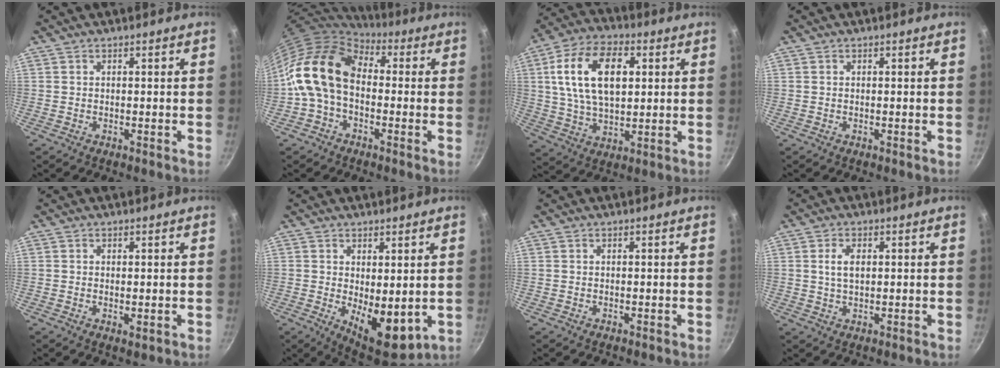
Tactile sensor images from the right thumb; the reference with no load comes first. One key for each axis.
{"total": 15.0, "fx": -0.1, "fy": 10.4, "fz": 10.8, "tx": -0.178, "ty": 0.033, "tz": -0.021}
{"total": 17.2, "fx": 3.9, "fy": 10.1, "fz": 13.4, "tx": -0.228, "ty": 0.004, "tz": 0.066}
{"total": 0.0}
{"total": 1.3, "fx": 0.0, "fy": 0.6, "fz": 1.2, "tx": -0.020, "ty": -0.005, "tz": 0.000}
{"total": 9.9, "fx": -0.2, "fy": 4.8, "fz": 8.7, "tx": -0.102, "ty": -0.024, "tz": 0.011}
{"total": 0.0}
{"total": 3.8, "fx": 0.7, "fy": 2.2, "fz": 3.0, "tx": -0.048, "ty": 0.002, "tz": 0.015}